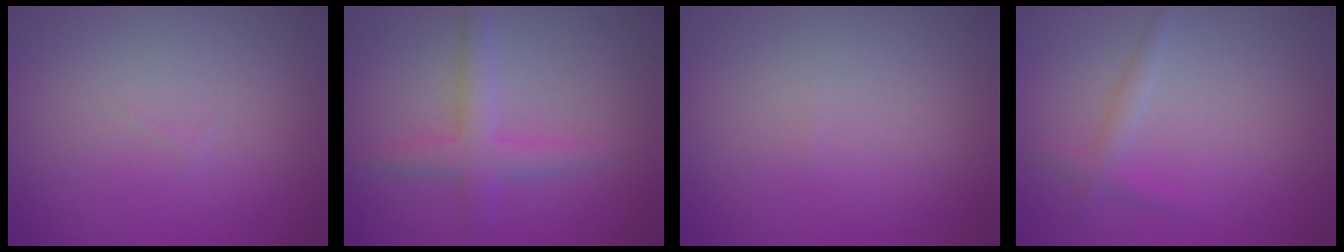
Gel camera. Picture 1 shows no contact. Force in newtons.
{"total": 2.8, "press": 2.8, "slide": 0.1}
{"total": 0.0}
{"total": 1.3, "press": 1.3, "slide": 0.1}